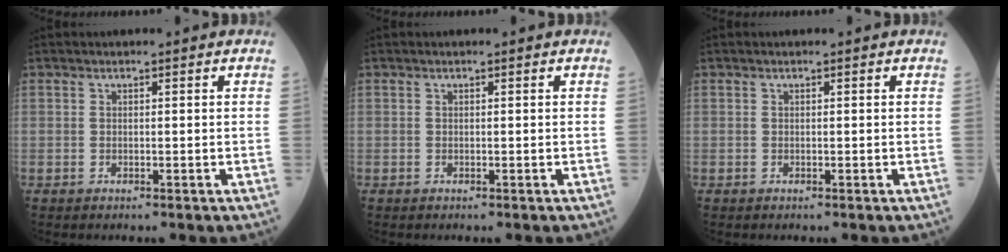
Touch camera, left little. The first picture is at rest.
{"total": 0.0}
{"total": 0.0}